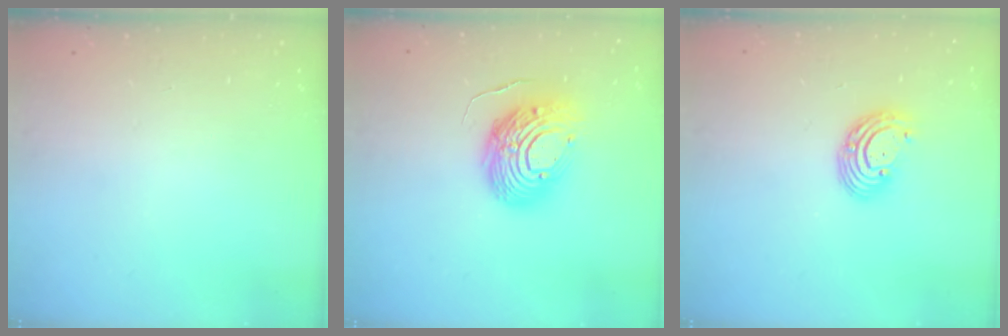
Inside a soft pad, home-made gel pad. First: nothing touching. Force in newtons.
{"total": 14.1, "press": 13.9, "slide": 2.6}
{"total": 7.1, "press": 7.0, "slide": 1.3}